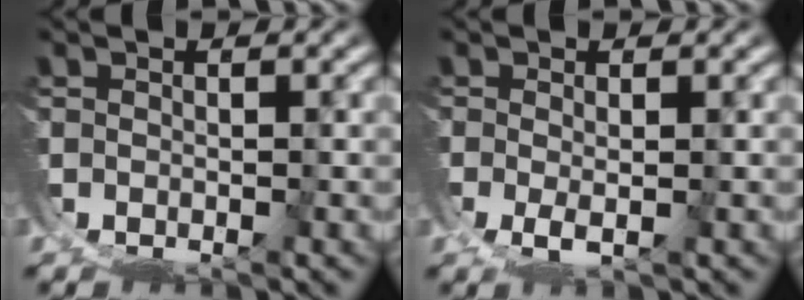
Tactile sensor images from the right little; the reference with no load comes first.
{"total": 2.0, "force": [1.4, -1.3, 0.7], "torque": [-0.017, -0.003, 0.026]}